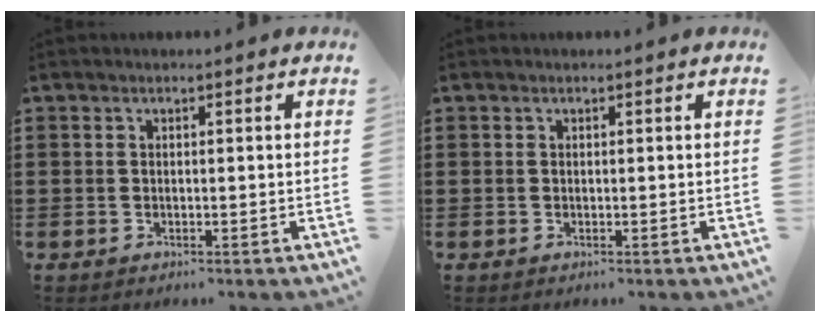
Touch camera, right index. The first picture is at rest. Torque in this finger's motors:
{"motor_torque": [-0.30, -0.02, 0.00, 0.00]}